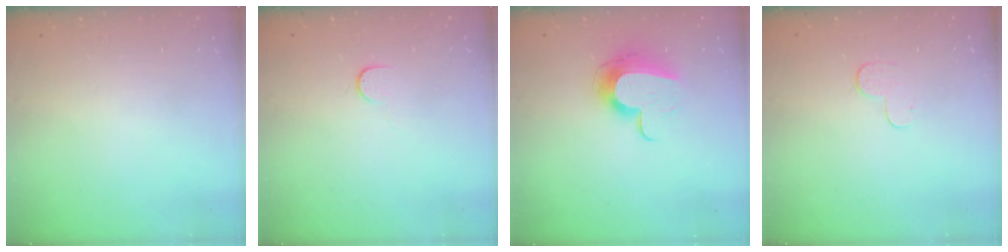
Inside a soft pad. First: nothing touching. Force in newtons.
{"total": 4.9, "press": 4.9, "slide": 0.5}
{"total": 10.8, "press": 10.8, "slide": 0.9}
{"total": 3.1, "press": 3.1, "slide": 0.3}